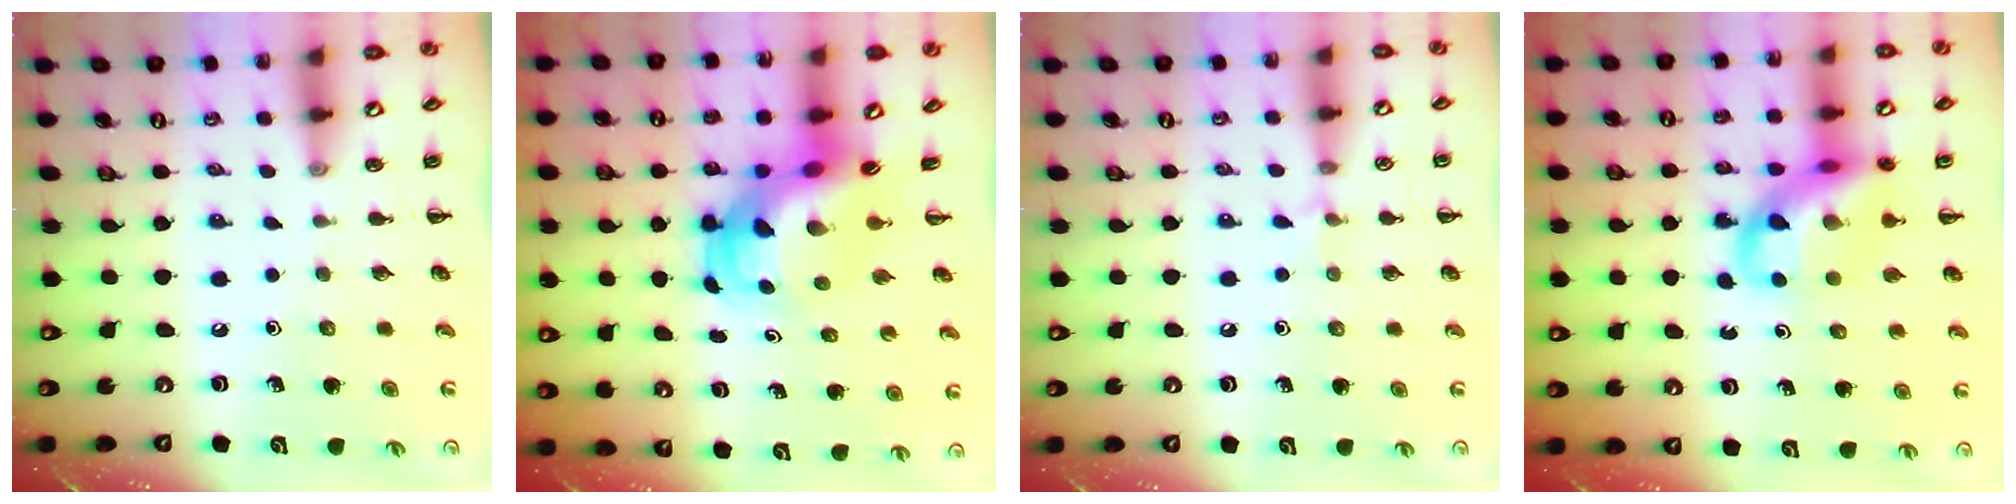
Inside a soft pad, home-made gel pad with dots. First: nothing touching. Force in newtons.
{"total": 6.1, "press": 5.8, "slide": 1.8}
{"total": 4.7, "press": 4.4, "slide": 1.6}
{"total": 13.7, "press": 13.3, "slide": 3.3}